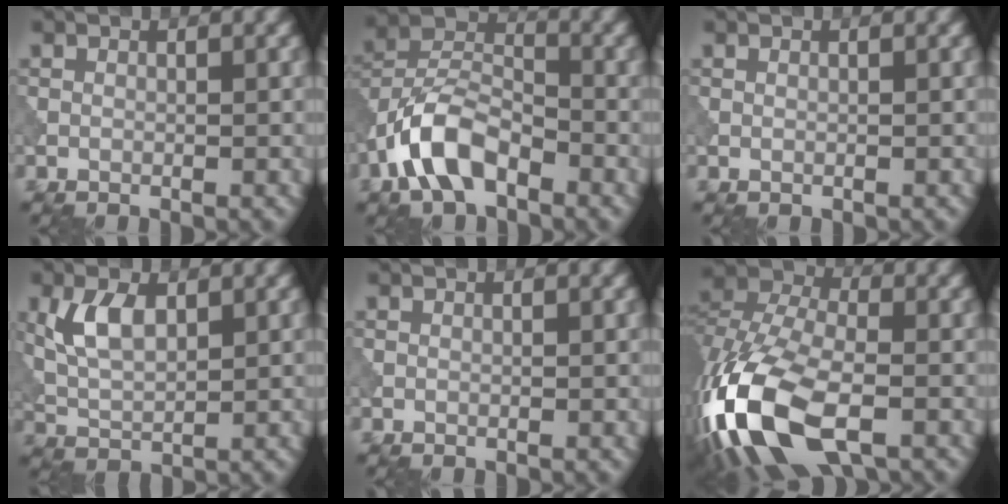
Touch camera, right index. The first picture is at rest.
{"total": 6.4, "force": [-3.7, 3.2, 4.2], "torque": [-0.077, 0.010, -0.078]}
{"total": 0.0}
{"total": 4.3, "force": [1.4, 2.2, 3.4], "torque": [-0.078, 0.004, 0.028]}
{"total": 0.0}
{"total": 15.2, "force": [-6.8, 8.0, 11.0], "torque": [-0.260, -0.026, -0.135]}